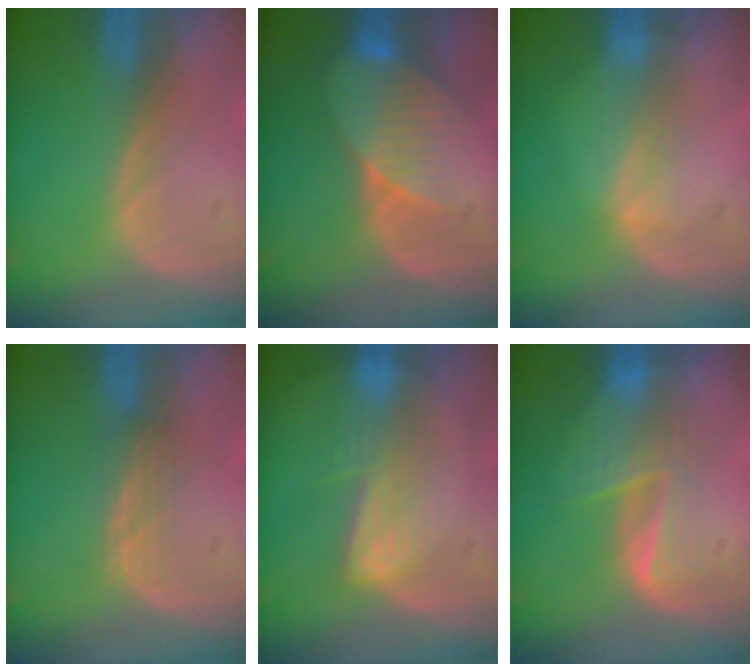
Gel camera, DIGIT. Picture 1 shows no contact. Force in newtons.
{"total": 8.2, "press": 7.3, "slide": 3.6}
{"total": 2.4, "press": 2.4, "slide": 0.4}
{"total": 2.4, "press": 2.3, "slide": 0.8}
{"total": 7.0, "press": 5.8, "slide": 3.8}
{"total": 6.5, "press": 6.2, "slide": 1.9}